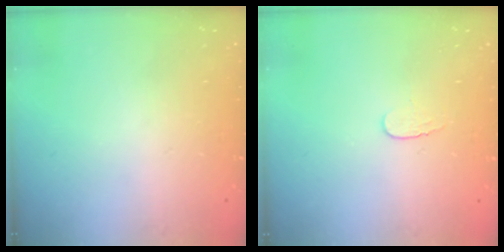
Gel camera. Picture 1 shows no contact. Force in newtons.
{"total": 3.9, "press": 3.9, "slide": 0.4}